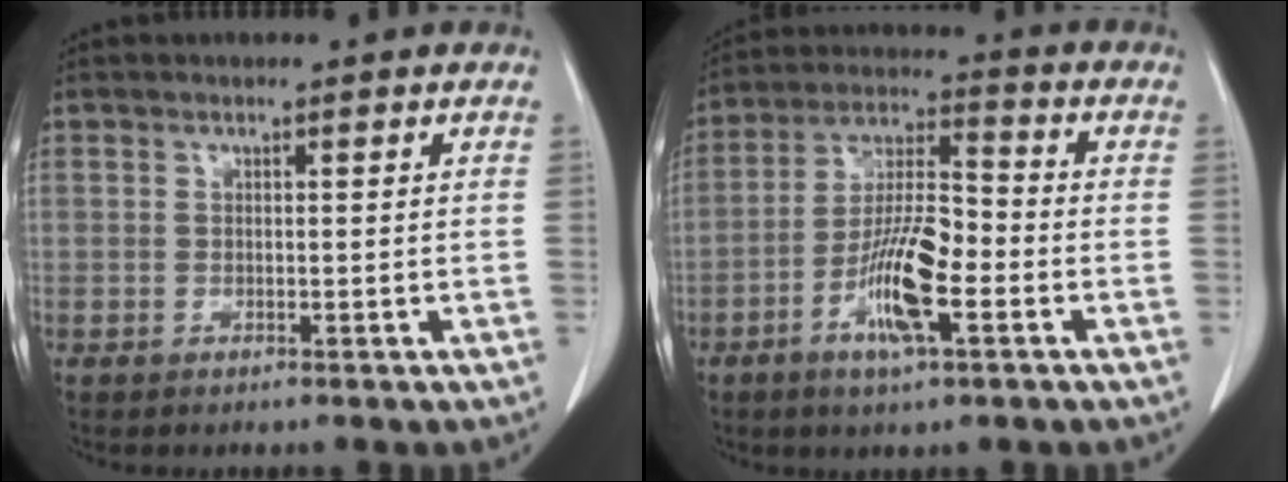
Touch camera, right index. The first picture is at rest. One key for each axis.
{"total": 10.8, "fx": -3.7, "fy": 3.1, "fz": 9.6, "tx": -0.185, "ty": 0.003, "tz": -0.066}